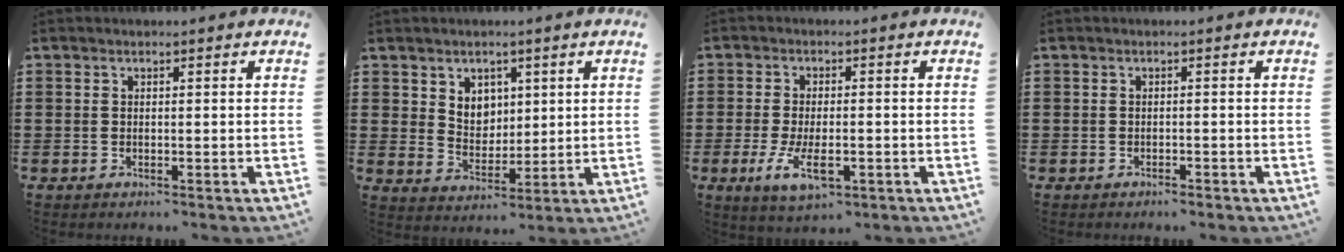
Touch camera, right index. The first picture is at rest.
{"total": 4.5, "force": [2.5, 3.6, 0.8], "torque": [-0.027, 0.005, 0.045]}
{"total": 5.9, "force": [-1.9, 2.5, 5.0], "torque": [-0.112, -0.009, -0.038]}
{"total": 0.7, "force": [-0.7, 0.0, 0.1], "torque": [-0.004, -0.002, -0.014]}